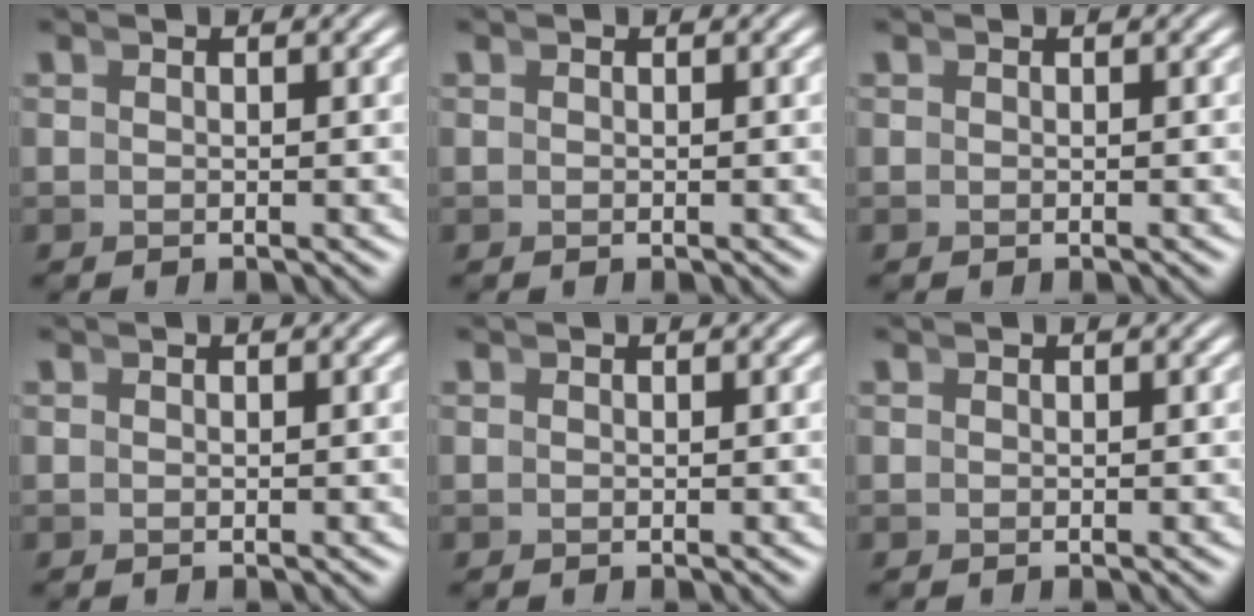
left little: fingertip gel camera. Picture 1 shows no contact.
{"total": 0.0}
{"total": 0.0}
{"total": 0.0}
{"total": 0.0}
{"total": 0.0}